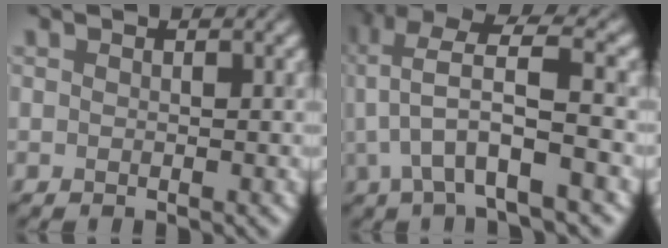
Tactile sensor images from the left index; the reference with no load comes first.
{"total": 7.6, "force": [-1.0, 2.3, 7.2], "torque": [-0.136, 0.022, -0.020]}